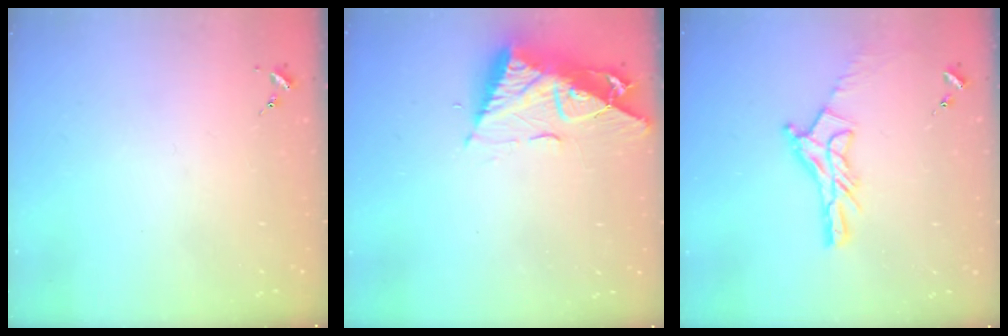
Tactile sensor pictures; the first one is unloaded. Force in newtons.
{"total": 11.9, "press": 11.8, "slide": 1.3}
{"total": 12.7, "press": 12.7, "slide": 0.7}